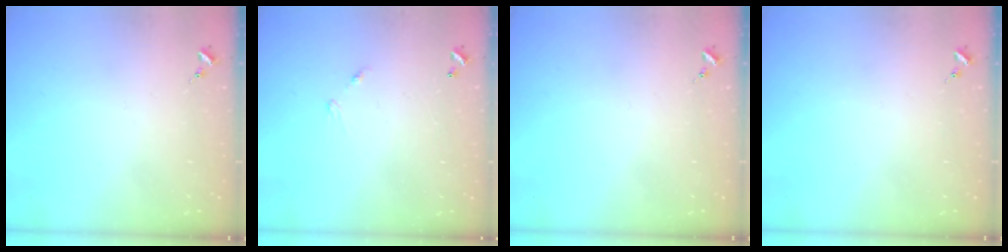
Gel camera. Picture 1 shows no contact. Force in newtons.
{"total": 4.9, "press": 4.9, "slide": 0.3}
{"total": 0.0}
{"total": 0.0}